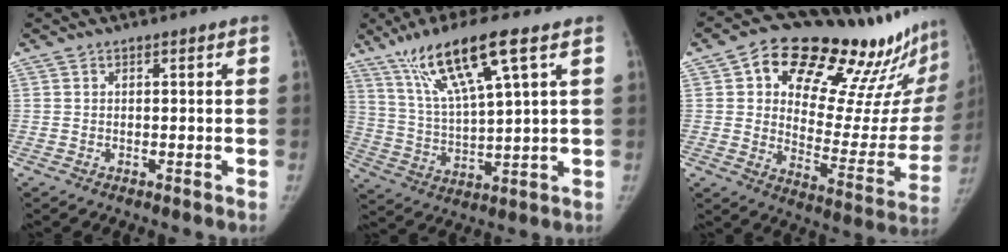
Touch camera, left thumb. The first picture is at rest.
{"total": 14.8, "force": [8.3, 2.1, 12.1], "torque": [-0.236, -0.026, 0.164]}
{"total": 29.4, "force": [20.6, 10.8, 18.0], "torque": [-0.218, -0.080, 0.290]}